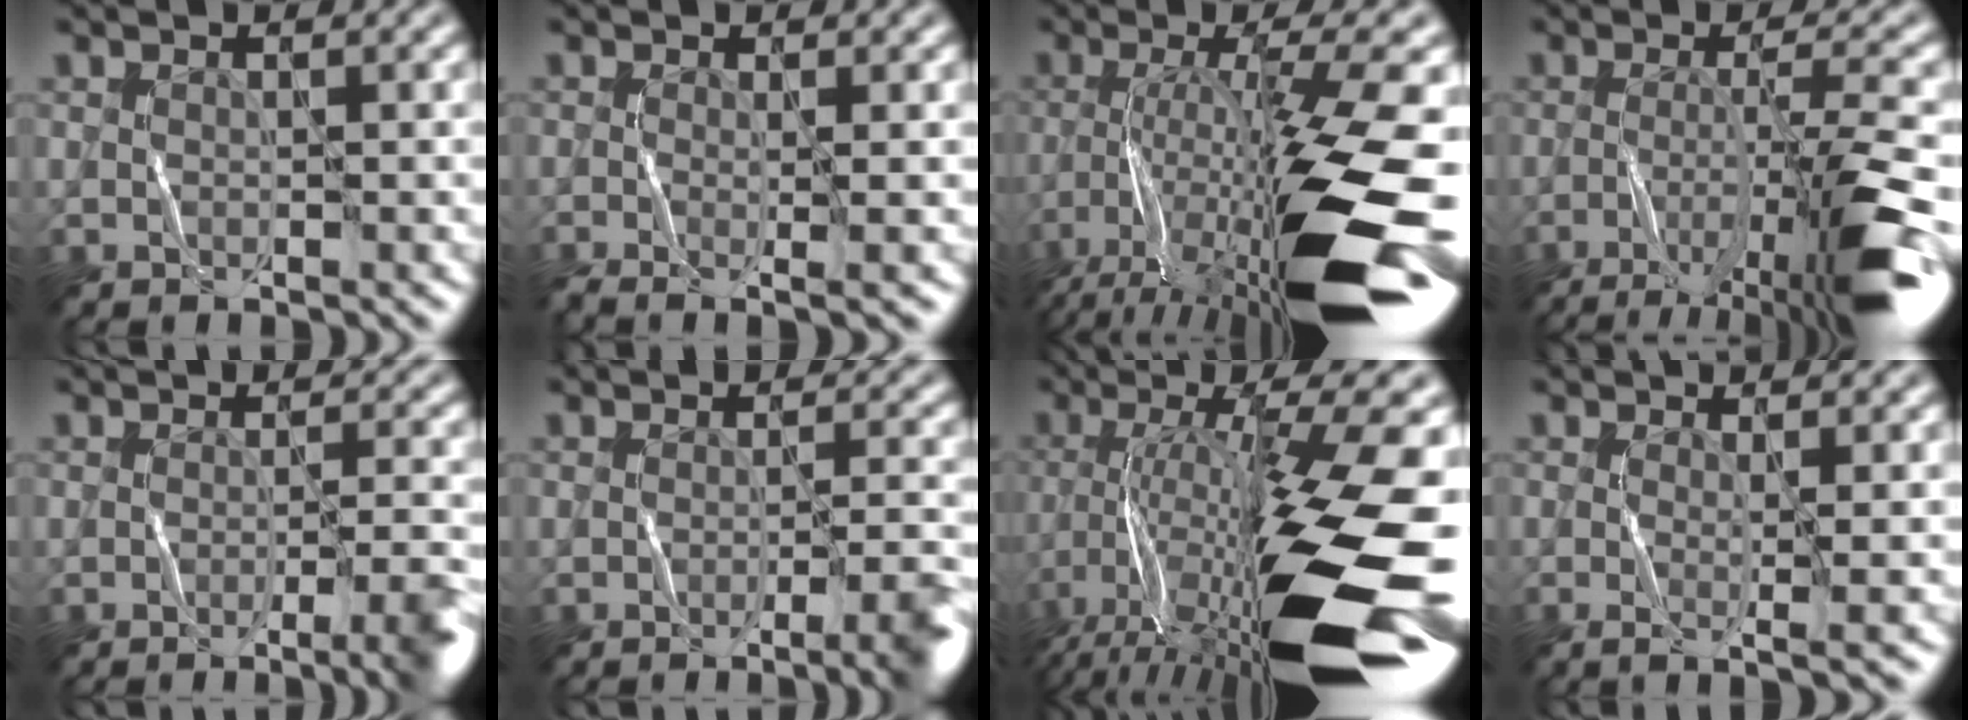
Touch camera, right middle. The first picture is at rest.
{"total": 3.1, "force": [-0.9, 0.8, 2.9], "torque": [-0.047, -0.012, -0.017]}
{"total": 13.9, "force": [-6.4, 2.6, 12.1], "torque": [-0.220, -0.009, -0.102]}
{"total": 9.6, "force": [-4.7, 1.4, 8.2], "torque": [-0.120, 0.005, -0.085]}
{"total": 5.1, "force": [-2.1, 1.2, 4.5], "torque": [-0.047, -0.004, -0.029]}
{"total": 4.9, "force": [-2.1, 1.1, 4.3], "torque": [-0.045, -0.003, -0.030]}
{"total": 16.4, "force": [-6.7, 4.1, 14.5], "torque": [-0.262, -0.002, -0.109]}
{"total": 2.5, "force": [-0.1, 0.5, 2.5], "torque": [-0.043, -0.007, -0.005]}